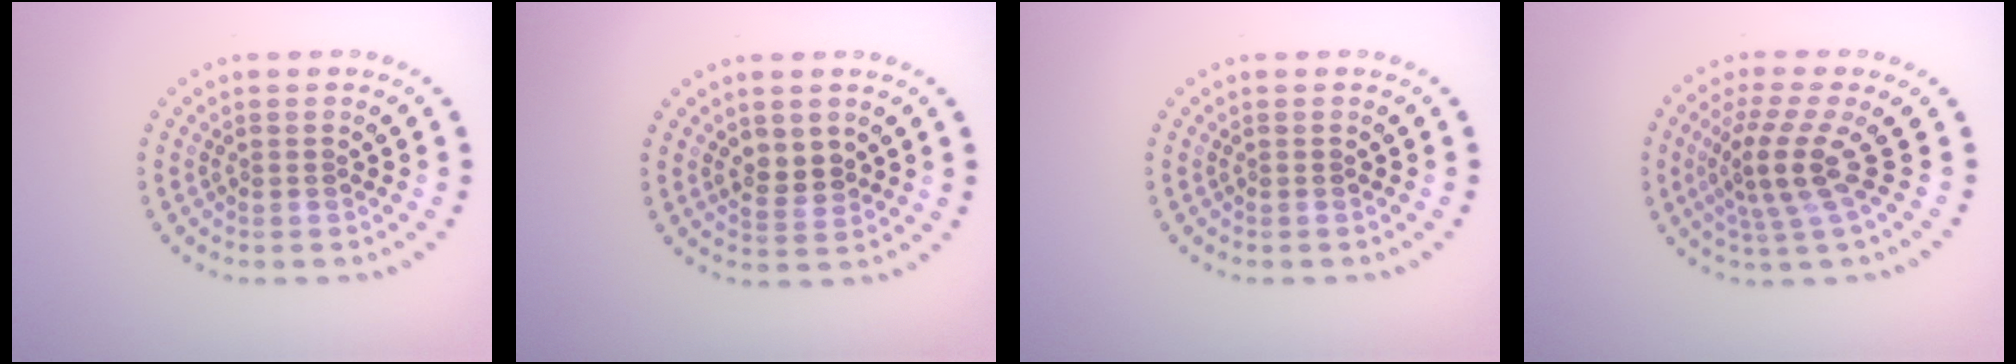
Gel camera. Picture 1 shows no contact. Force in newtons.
{"total": 2.4, "press": 2.3, "slide": 0.8}
{"total": 0.0}
{"total": 3.8, "press": 2.7, "slide": 2.7}